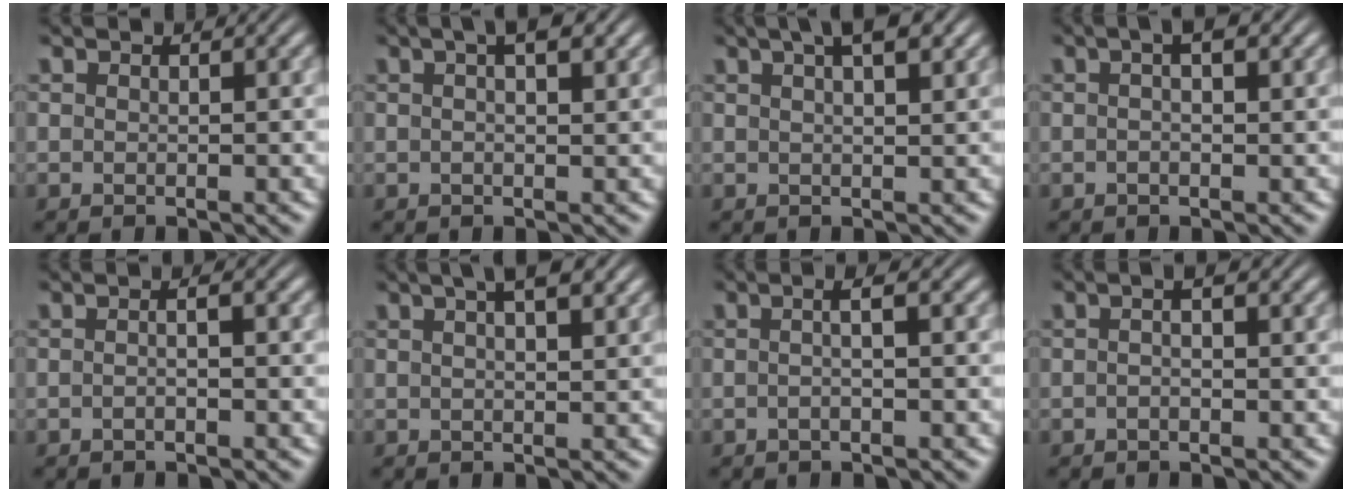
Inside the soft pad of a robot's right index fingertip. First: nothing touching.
{"total": 3.4, "force": [1.4, 0.9, 2.9], "torque": [-0.035, 0.013, 0.014]}
{"total": 4.9, "force": [2.6, 1.6, 3.8], "torque": [-0.049, 0.014, 0.036]}
{"total": 2.6, "force": [0.7, 0.8, 2.4], "torque": [-0.026, 0.017, 0.001]}
{"total": 1.3, "force": [-0.6, 0.2, 1.1], "torque": [-0.016, 0.004, -0.016]}
{"total": 4.4, "force": [2.2, 1.3, 3.5], "torque": [-0.046, 0.014, 0.028]}
{"total": 1.9, "force": [-0.5, -0.1, 1.8], "torque": [-0.028, 0.004, -0.012]}
{"total": 1.7, "force": [-0.1, 0.5, 1.6], "torque": [-0.018, 0.011, -0.010]}